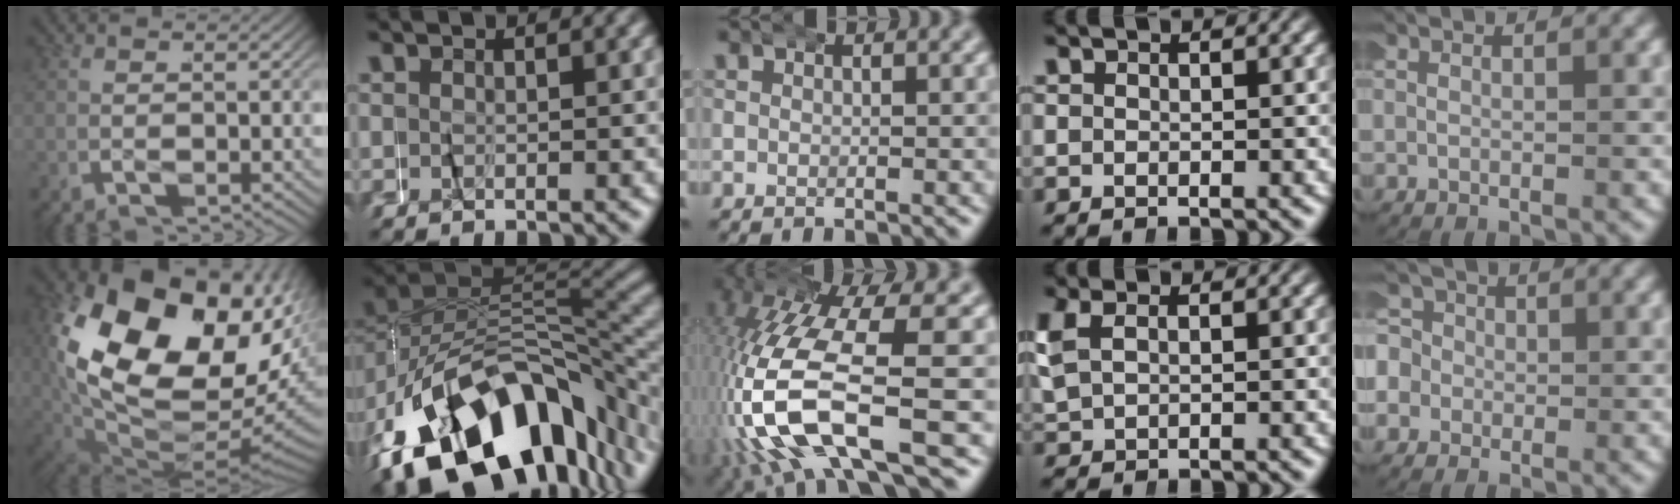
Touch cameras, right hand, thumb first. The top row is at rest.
{"thumb": {"total": 23.9, "force": [0.6, 15.6, 18.1], "torque": [-0.360, -0.062, 0.035]}, "index": {"total": 15.6, "force": [-6.9, 8.9, 10.7], "torque": [-0.181, -0.021, -0.096]}, "middle": {"total": 12.1, "force": [-2.4, 5.8, 10.3], "torque": [-0.252, -0.034, -0.019]}, "ring": {"total": 2.7, "force": [0.7, 2.0, 1.7], "torque": [-0.052, 0.000, 0.022]}, "little": {"total": 6.7, "force": [0.1, 6.2, 2.5], "torque": [-0.079, -0.005, -0.013]}}